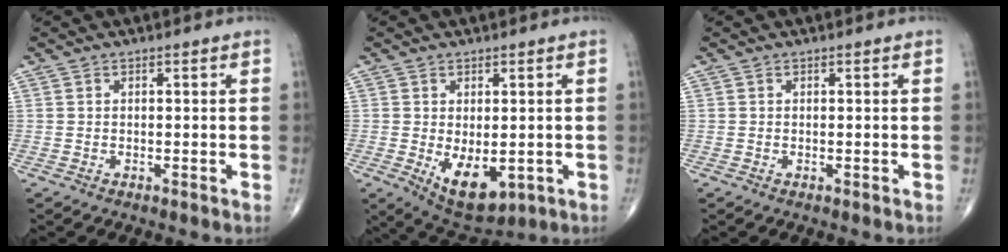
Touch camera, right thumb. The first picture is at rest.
{"total": 8.9, "force": [-1.8, 4.8, 7.3], "torque": [-0.100, -0.011, -0.007]}
{"total": 0.0}